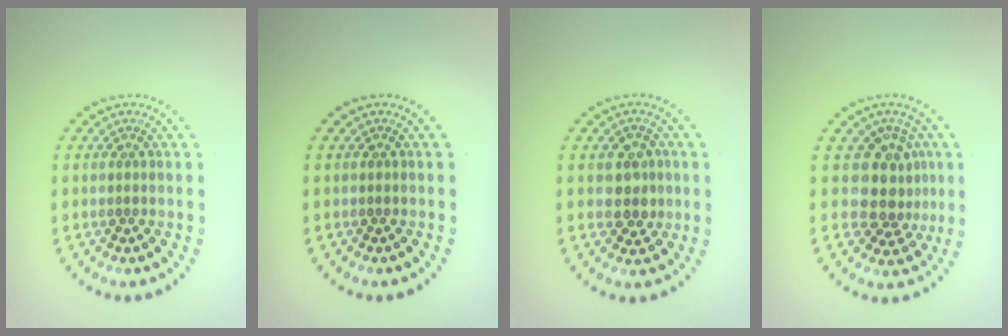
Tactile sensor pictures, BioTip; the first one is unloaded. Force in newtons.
{"total": 0.0}
{"total": 2.6, "press": 2.5, "slide": 0.7}
{"total": 3.9, "press": 3.1, "slide": 2.4}